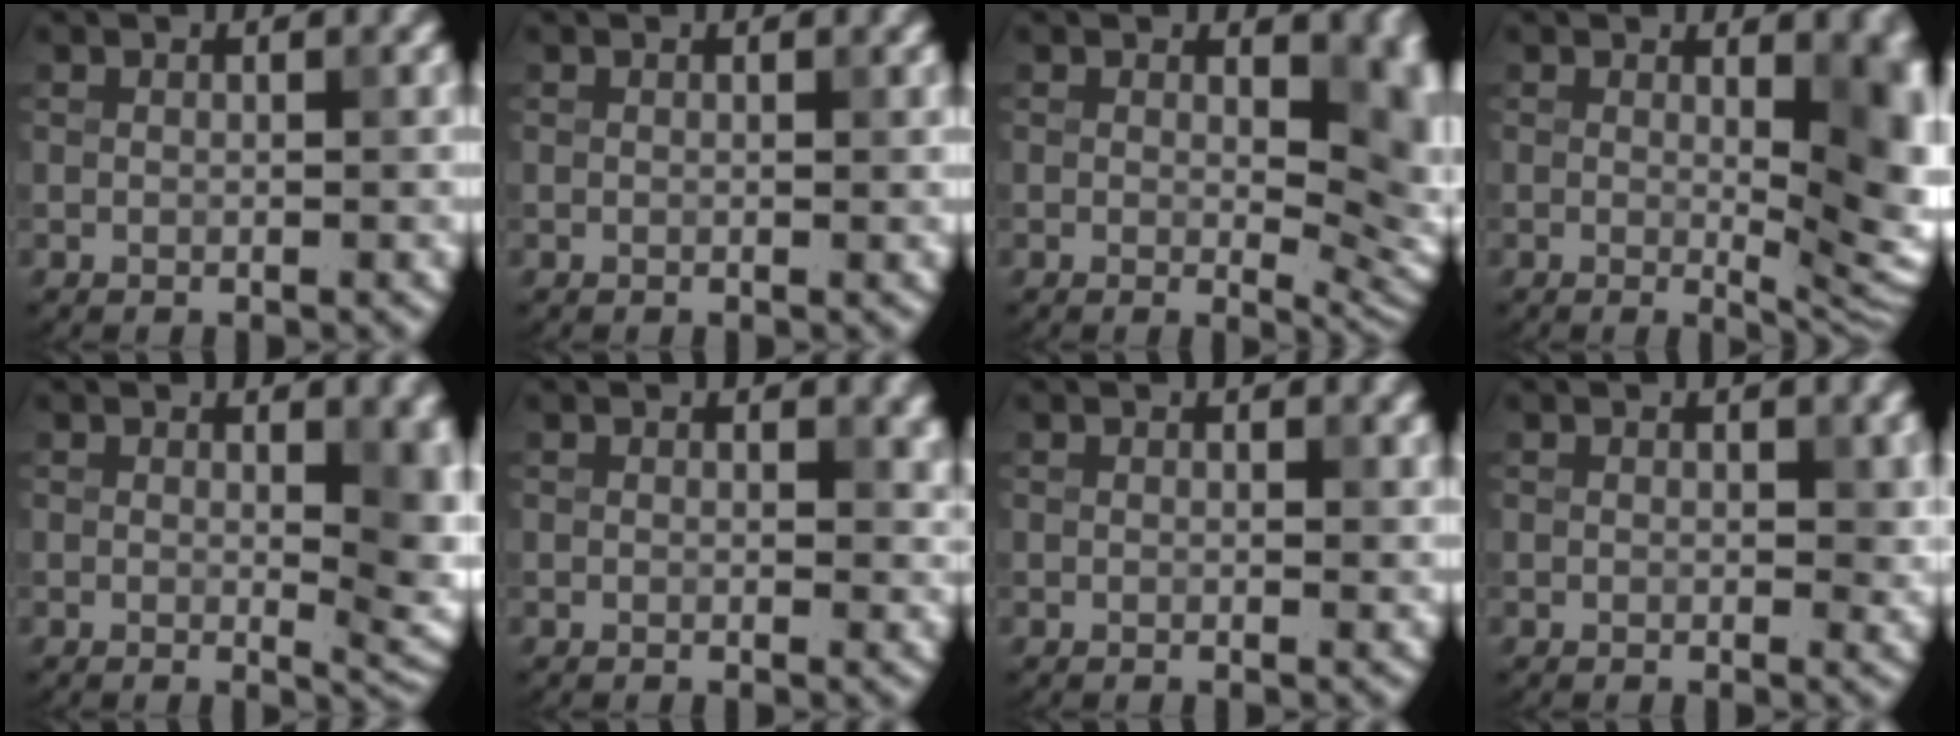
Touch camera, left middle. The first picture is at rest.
{"total": 0.0}
{"total": 7.8, "force": [1.3, 4.4, 6.3], "torque": [-0.052, -0.013, 0.026]}
{"total": 9.7, "force": [1.0, 4.3, 8.6], "torque": [-0.061, -0.004, 0.018]}
{"total": 6.5, "force": [0.7, 2.5, 5.9], "torque": [-0.059, -0.009, 0.015]}
{"total": 1.5, "force": [0.5, 1.0, 1.0], "torque": [-0.010, -0.003, 0.005]}
{"total": 0.6, "force": [0.3, 0.3, 0.4], "torque": [-0.002, -0.001, 0.004]}
{"total": 1.4, "force": [0.3, 0.8, 1.1], "torque": [-0.008, -0.003, 0.004]}